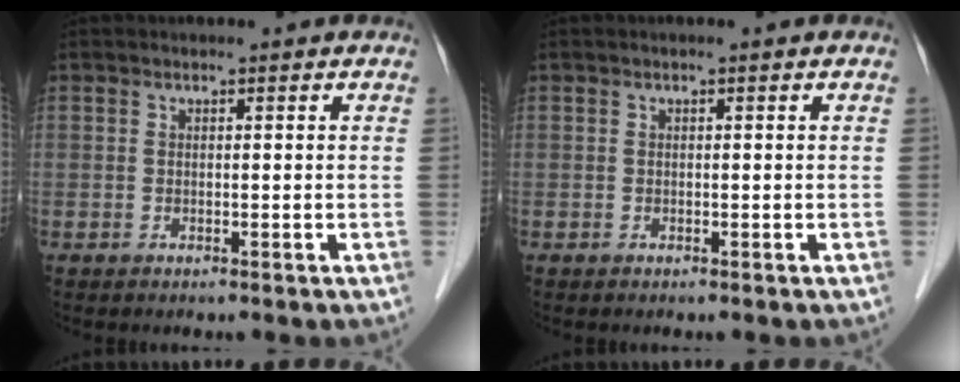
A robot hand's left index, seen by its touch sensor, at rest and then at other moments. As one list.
[{"total": 0.0}]